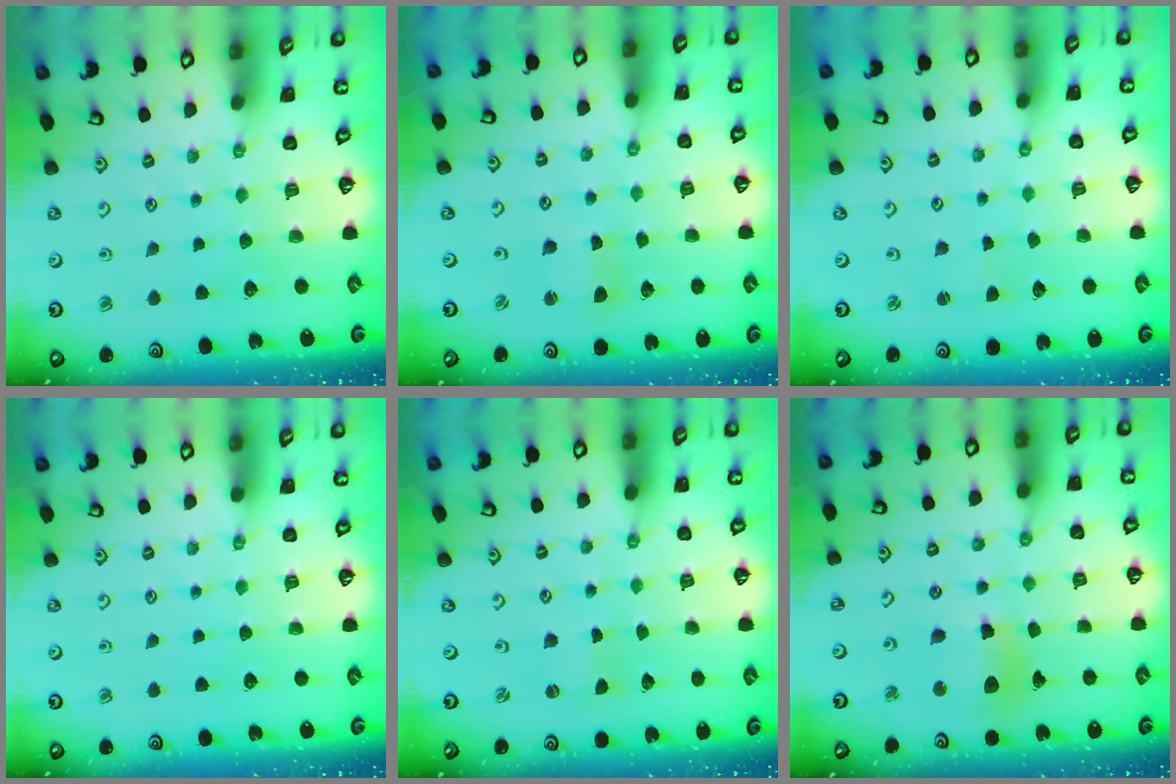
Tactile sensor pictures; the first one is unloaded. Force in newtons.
{"total": 2.7, "press": 2.7, "slide": 0.3}
{"total": 0.9, "press": 0.9, "slide": 0.2}
{"total": 0.0}
{"total": 0.0}
{"total": 11.3, "press": 11.2, "slide": 1.4}